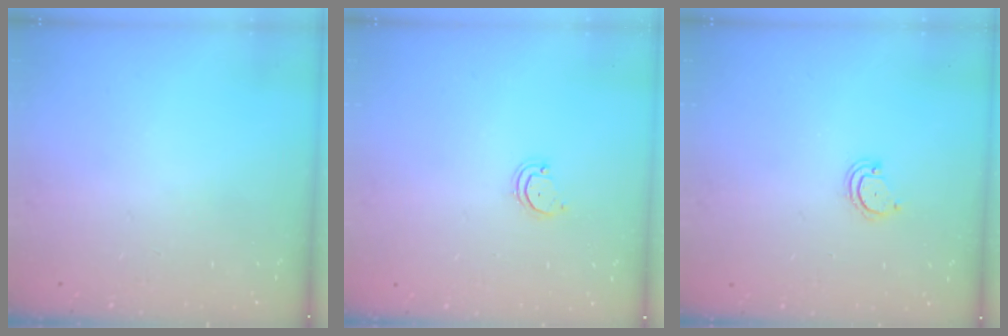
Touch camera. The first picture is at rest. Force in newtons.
{"total": 2.6, "press": 2.6, "slide": 0.2}
{"total": 2.5, "press": 2.5, "slide": 0.2}